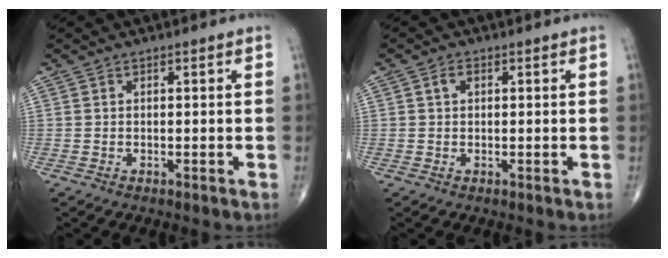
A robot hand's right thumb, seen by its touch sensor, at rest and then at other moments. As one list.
[{"total": 1.6, "force": [0.4, 1.1, 1.1], "torque": [-0.021, 0.007, 0.007]}]